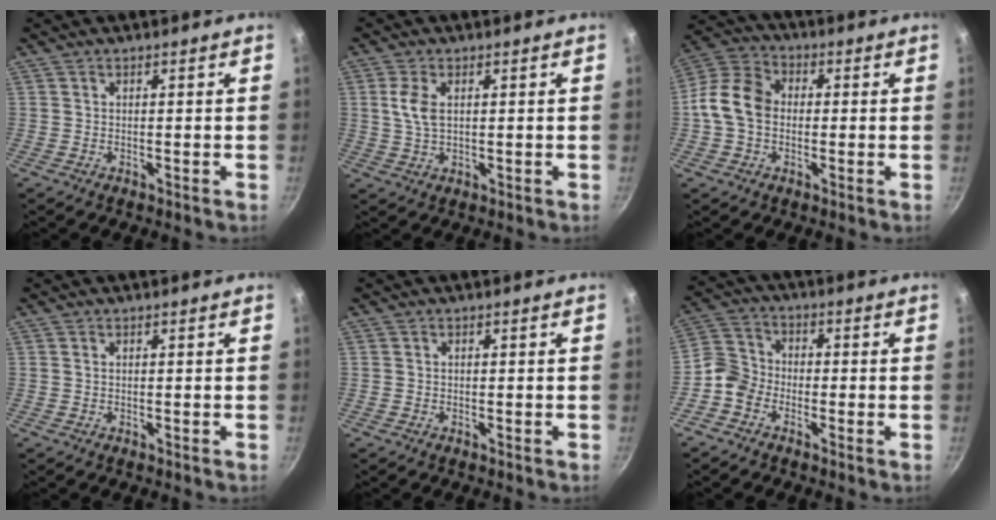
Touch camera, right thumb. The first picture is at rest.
{"total": 4.7, "force": [1.0, 2.5, 3.8], "torque": [-0.078, -0.001, 0.021]}
{"total": 10.4, "force": [-0.6, 8.0, 6.6], "torque": [-0.101, 0.026, -0.031]}
{"total": 0.0}
{"total": 0.0}
{"total": 5.9, "force": [-3.1, 4.5, 2.4], "torque": [-0.027, 0.037, -0.080]}